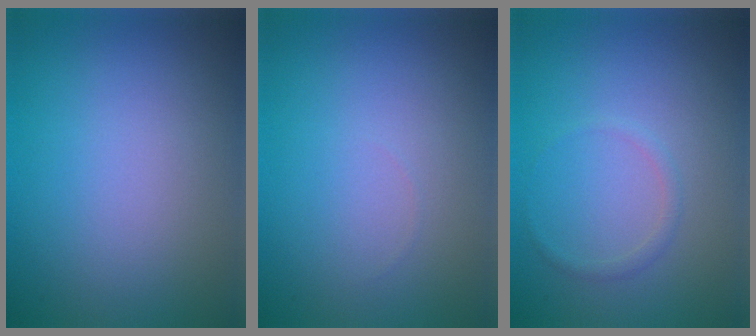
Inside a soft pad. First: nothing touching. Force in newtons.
{"total": 0.0}
{"total": 0.8, "press": 0.8, "slide": 0.0}